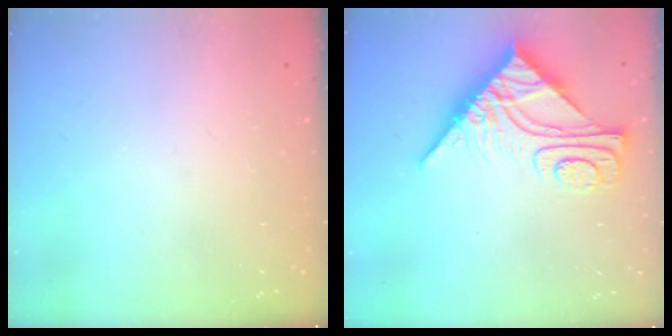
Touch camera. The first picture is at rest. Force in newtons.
{"total": 13.7, "press": 13.7, "slide": 1.2}